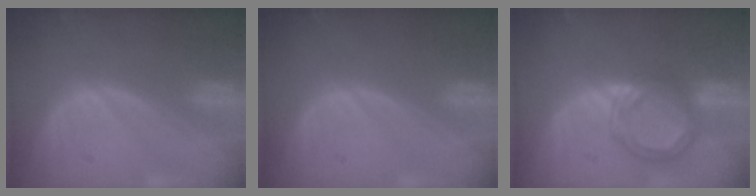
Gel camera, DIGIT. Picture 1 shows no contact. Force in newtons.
{"total": 0.0}
{"total": 5.8, "press": 5.8, "slide": 0.2}